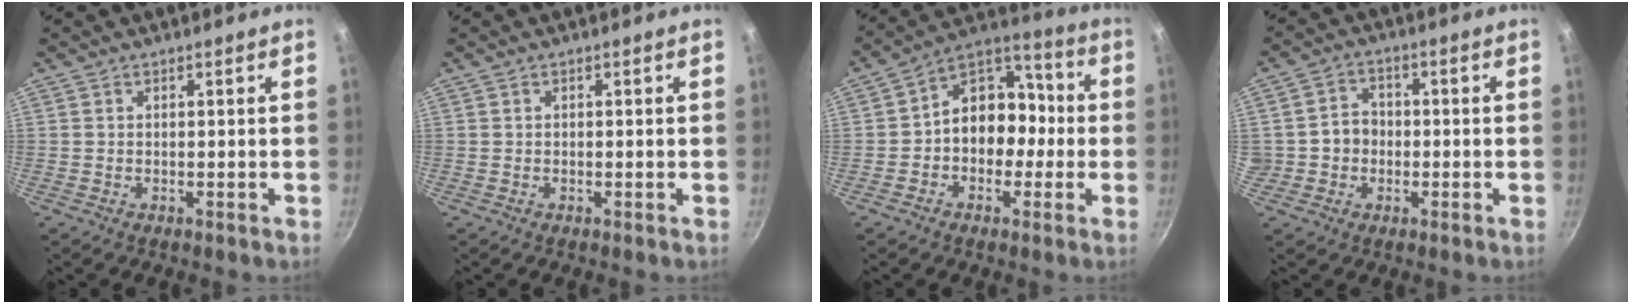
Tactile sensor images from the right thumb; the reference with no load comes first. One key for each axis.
{"total": 0.0}
{"total": 13.0, "fx": -1.3, "fy": 10.2, "fz": 7.9, "tx": -0.058, "ty": 0.054, "tz": -0.040}
{"total": 5.5, "fx": -0.8, "fy": 5.0, "fz": 2.1, "tx": 0.001, "ty": 0.017, "tz": -0.018}